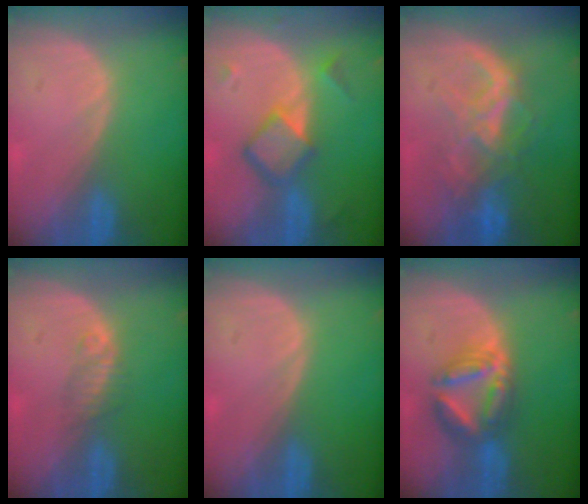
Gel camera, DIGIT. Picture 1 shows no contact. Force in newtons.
{"total": 6.6, "press": 5.7, "slide": 3.3}
{"total": 8.7, "press": 7.6, "slide": 4.4}
{"total": 2.2, "press": 1.9, "slide": 1.0}
{"total": 0.0}
{"total": 6.9, "press": 6.8, "slide": 0.4}